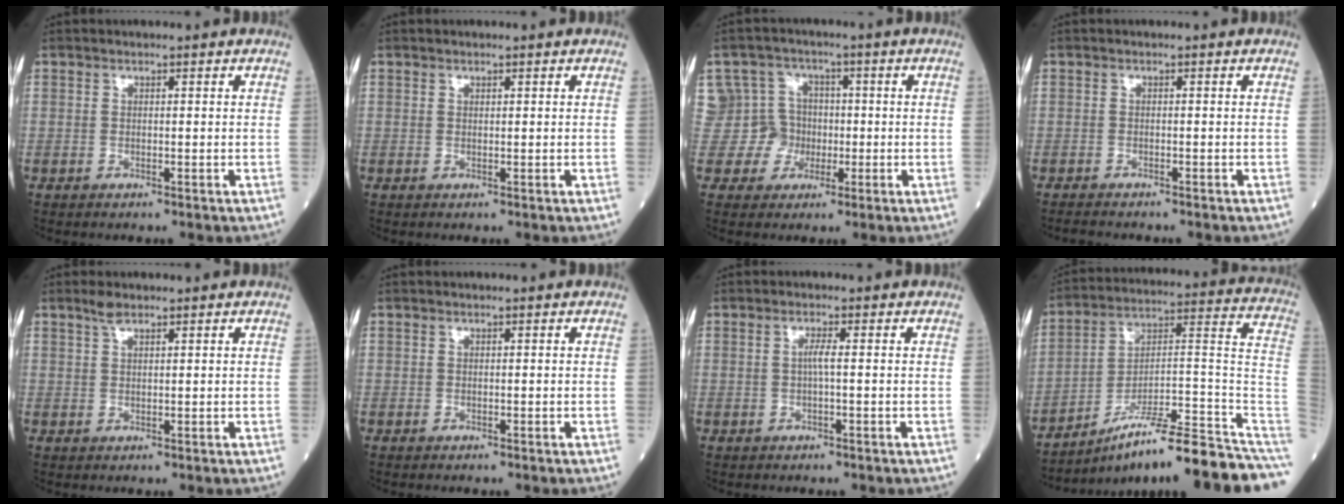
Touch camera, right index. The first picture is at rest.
{"total": 0.0}
{"total": 7.0, "force": [-0.4, 7.0, -0.2], "torque": [0.006, 0.031, 0.001]}
{"total": 2.9, "force": [-2.7, 0.4, 1.1], "torque": [-0.021, -0.007, -0.039]}
{"total": 1.9, "force": [1.4, 0.5, 1.1], "torque": [-0.025, 0.006, 0.029]}
{"total": 0.0}
{"total": 1.6, "force": [0.0, -0.1, 1.6], "torque": [-0.032, 0.002, -0.001]}
{"total": 22.9, "force": [-17.0, 1.9, 15.1], "torque": [-0.137, 0.042, -0.259]}